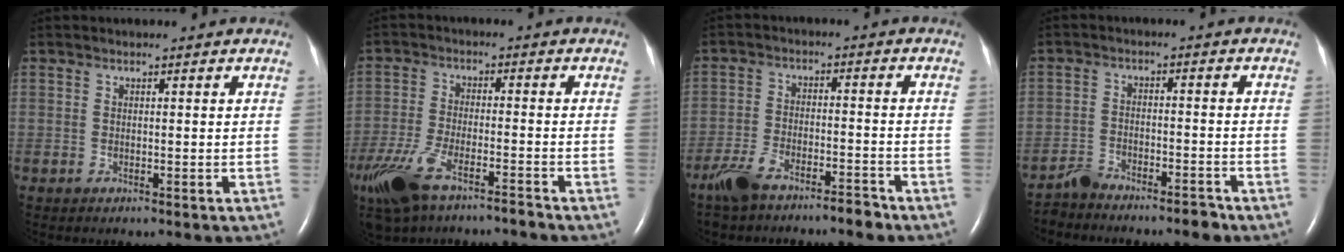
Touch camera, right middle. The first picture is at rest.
{"total": 10.9, "force": [-7.8, 3.1, 7.0], "torque": [-0.150, -0.014, -0.148]}
{"total": 6.9, "force": [-5.8, 1.7, 3.4], "torque": [-0.073, -0.002, -0.107]}
{"total": 4.4, "force": [-4.3, 0.7, 0.9], "torque": [-0.014, -0.002, -0.074]}